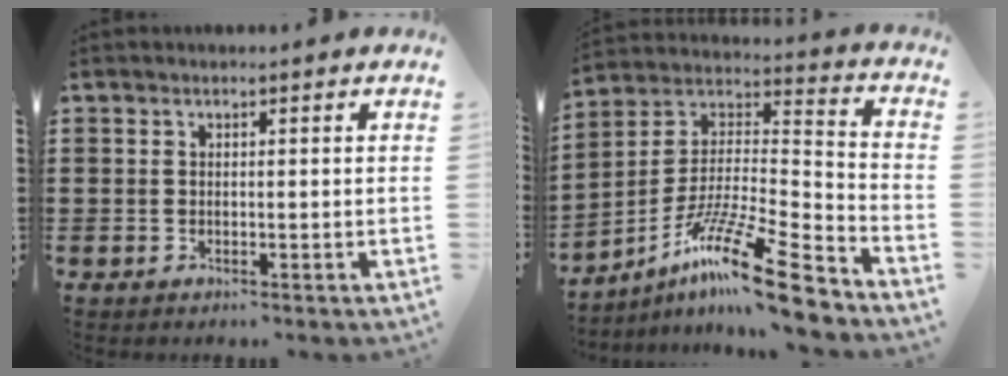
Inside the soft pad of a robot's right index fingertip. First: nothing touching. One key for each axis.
{"total": 15.9, "fx": -11.5, "fy": 1.7, "fz": 10.9, "tx": -0.195, "ty": 0.028, "tz": -0.211}